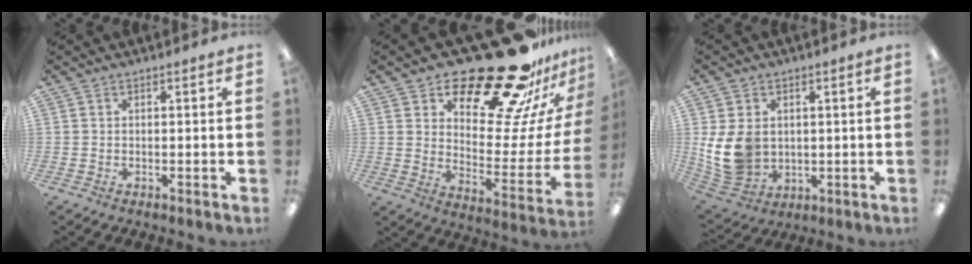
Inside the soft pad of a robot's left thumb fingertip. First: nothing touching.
{"total": 26.8, "force": [21.6, 9.4, 12.7], "torque": [-0.168, -0.158, 0.364]}
{"total": 12.0, "force": [0.9, 9.7, 7.0], "torque": [-0.176, 0.000, 0.021]}